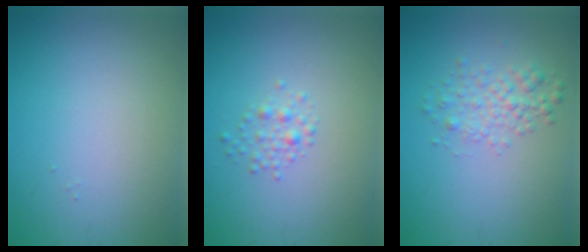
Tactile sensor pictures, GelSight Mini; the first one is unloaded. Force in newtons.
{"total": 1.3, "press": 1.3, "slide": 0.0}
{"total": 2.4, "press": 2.4, "slide": 0.1}